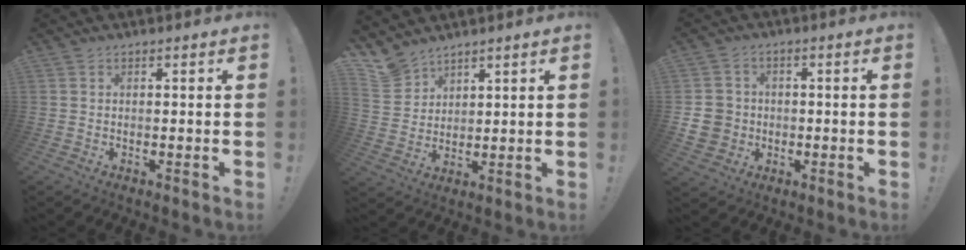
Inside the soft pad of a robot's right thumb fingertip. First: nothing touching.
{"total": 6.7, "force": [5.7, 3.4, 1.0], "torque": [-0.027, -0.044, 0.113]}
{"total": 8.5, "force": [-0.9, 7.8, 3.3], "torque": [-0.063, 0.014, -0.013]}